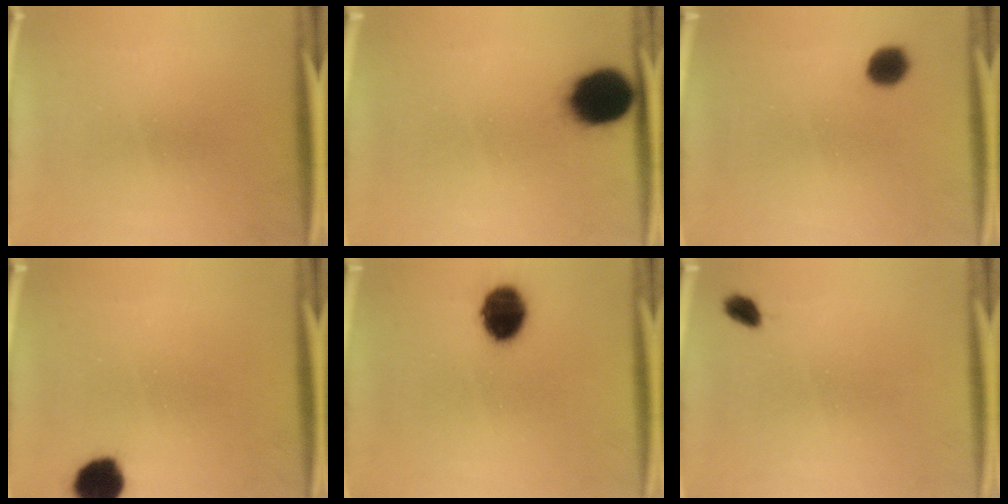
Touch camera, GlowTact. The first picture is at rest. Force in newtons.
{"total": 10.7}
{"total": 4.0}
{"total": 7.3}
{"total": 10.7}
{"total": 1.9}